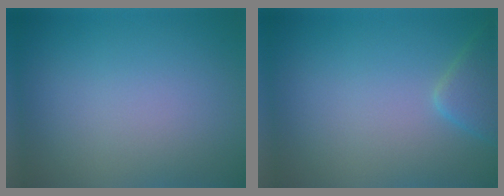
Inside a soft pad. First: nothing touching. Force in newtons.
{"total": 2.4, "press": 2.4, "slide": 0.1}